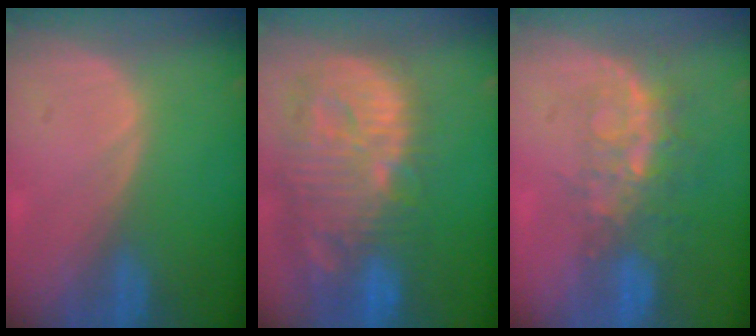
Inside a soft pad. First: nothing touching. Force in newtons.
{"total": 14.4, "press": 12.5, "slide": 7.0}
{"total": 8.3, "press": 6.9, "slide": 4.7}